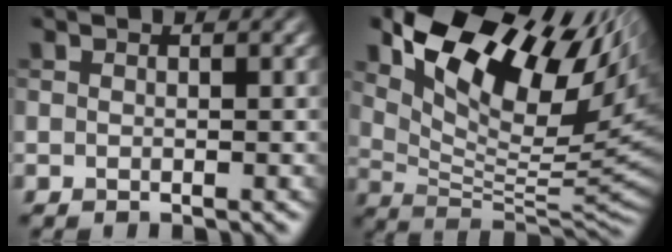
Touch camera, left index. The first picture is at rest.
{"total": 14.5, "force": [7.3, 6.3, 10.8], "torque": [-0.186, 0.016, 0.138]}